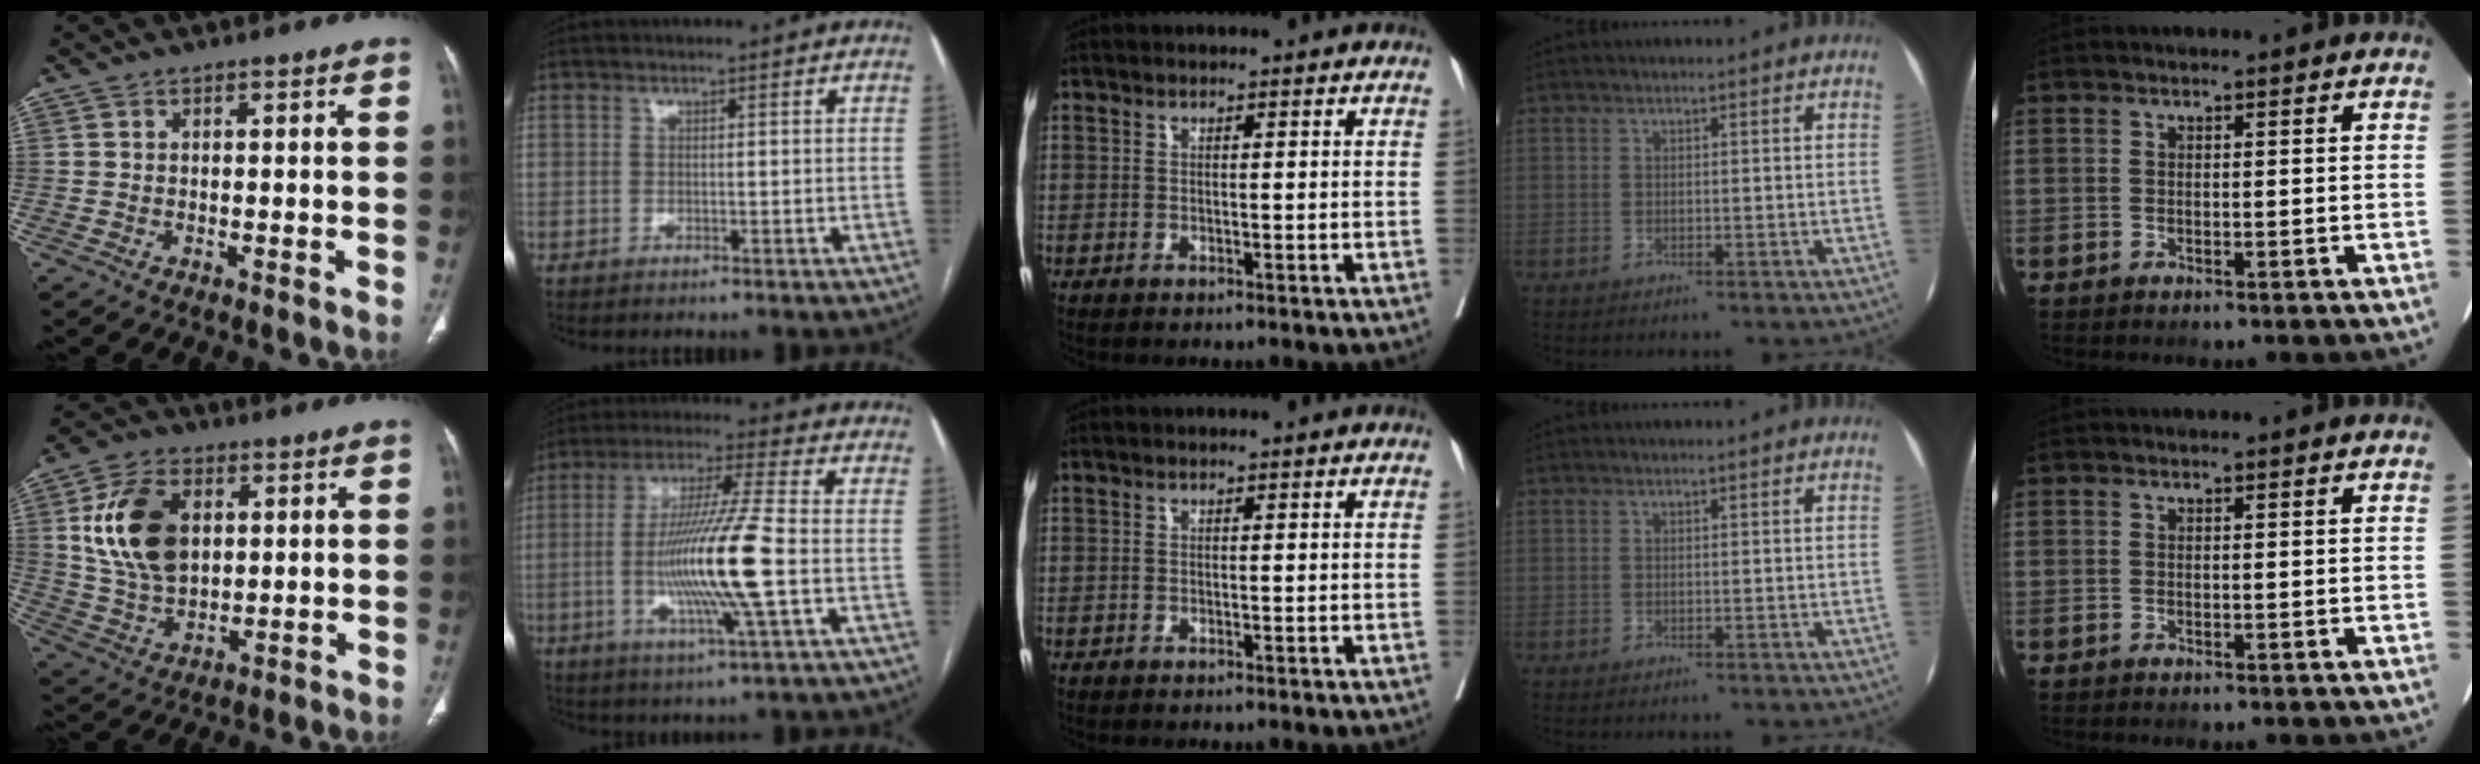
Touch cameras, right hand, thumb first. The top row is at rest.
{"thumb": {"total": 15.1, "force": [3.6, 9.8, 10.8], "torque": [-0.184, -0.008, 0.073]}, "index": {"total": 14.8, "force": [-2.5, -0.6, 14.5], "torque": [-0.284, -0.011, -0.053]}}